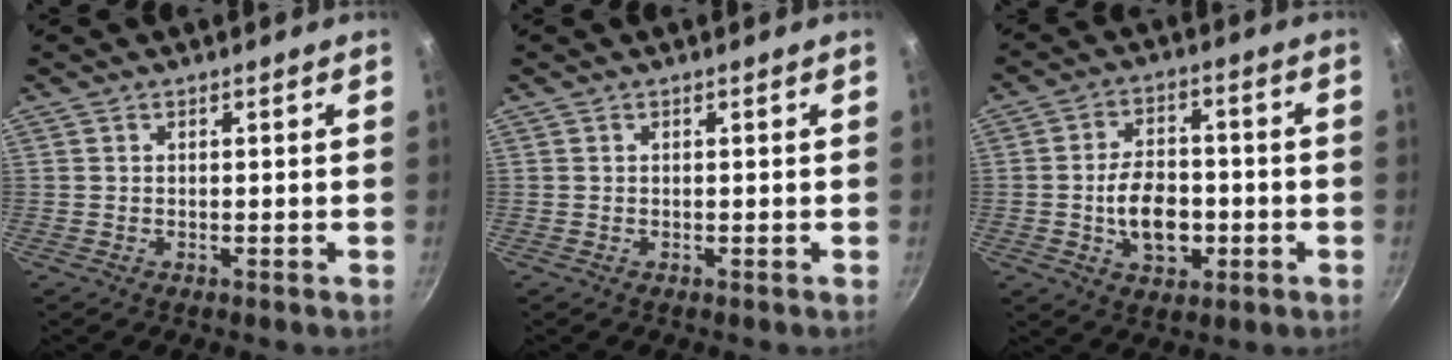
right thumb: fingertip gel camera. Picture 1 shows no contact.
{"total": 0.0}
{"total": 10.7, "force": [-2.2, 7.0, 7.8], "torque": [-0.106, 0.020, -0.034]}